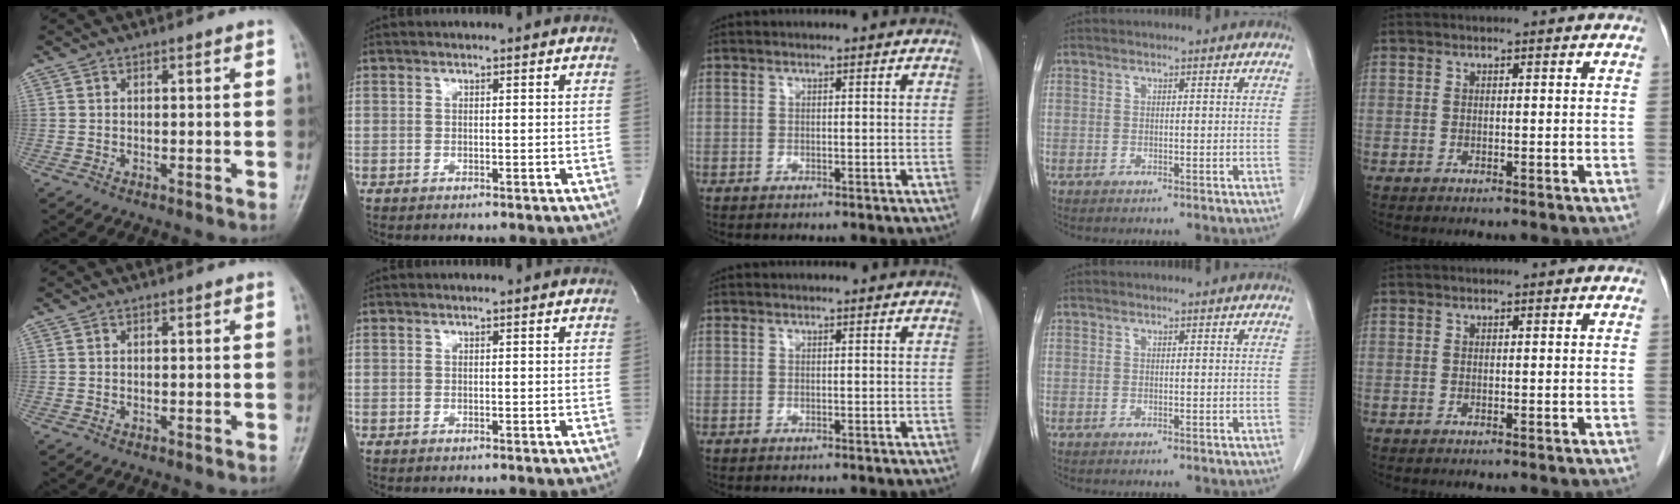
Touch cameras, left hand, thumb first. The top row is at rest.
{}